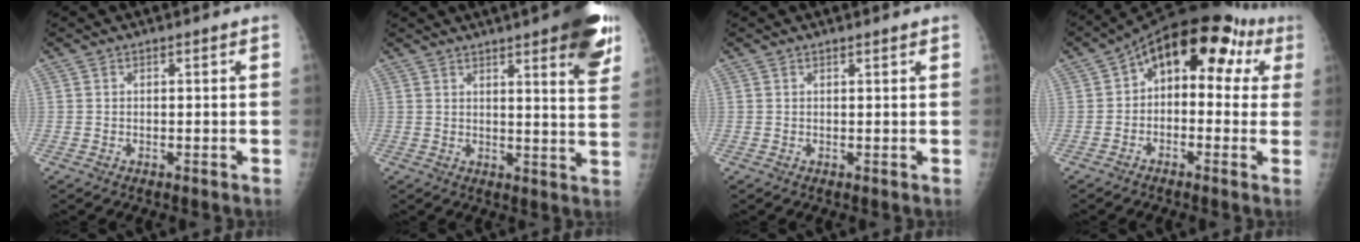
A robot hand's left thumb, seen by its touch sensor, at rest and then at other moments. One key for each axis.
{"total": 14.5, "fx": 8.6, "fy": 2.8, "fz": 11.3, "tx": -0.119, "ty": -0.037, "tz": 0.099}
{"total": 0.8, "fx": 0.7, "fy": 0.1, "fz": 0.4, "tx": -0.005, "ty": -0.002, "tz": 0.011}
{"total": 14.4, "fx": 3.5, "fy": 8.6, "fz": 11.0, "tx": -0.101, "ty": 0.046, "tz": 0.032}